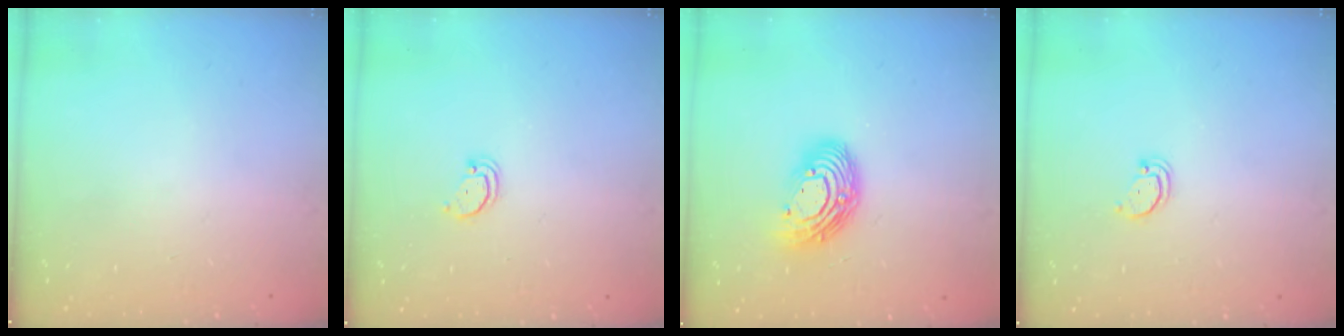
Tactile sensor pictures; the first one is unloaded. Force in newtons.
{"total": 2.1, "press": 2.1, "slide": 0.2}
{"total": 12.6, "press": 12.6, "slide": 1.2}
{"total": 2.0, "press": 2.0, "slide": 0.2}